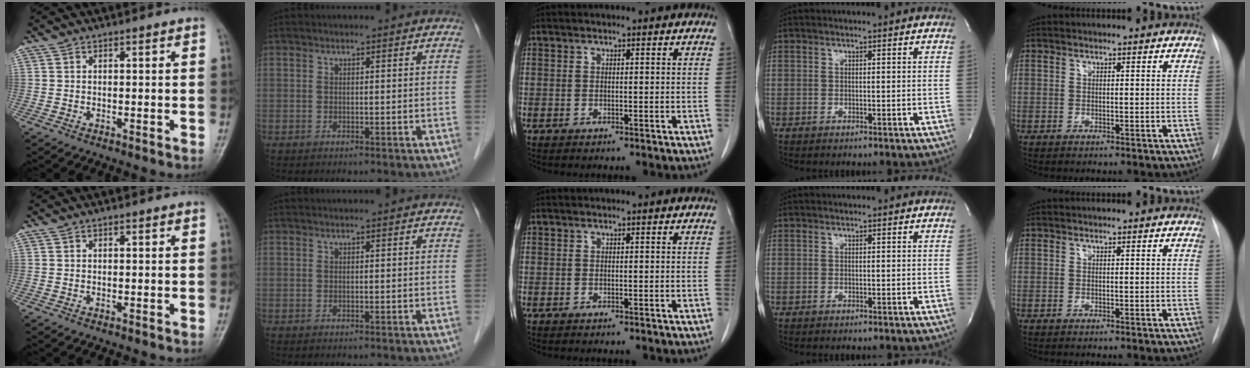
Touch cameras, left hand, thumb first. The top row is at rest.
{}